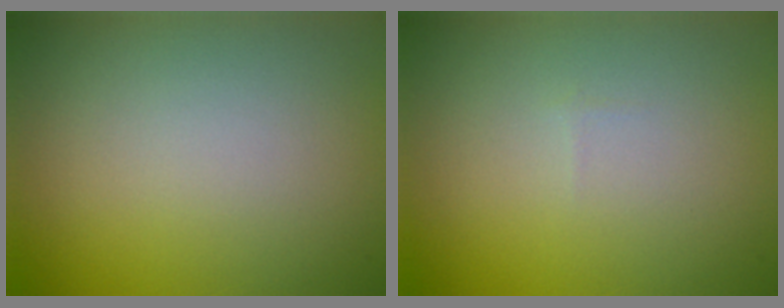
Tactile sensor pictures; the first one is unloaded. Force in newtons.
{"total": 0.0}